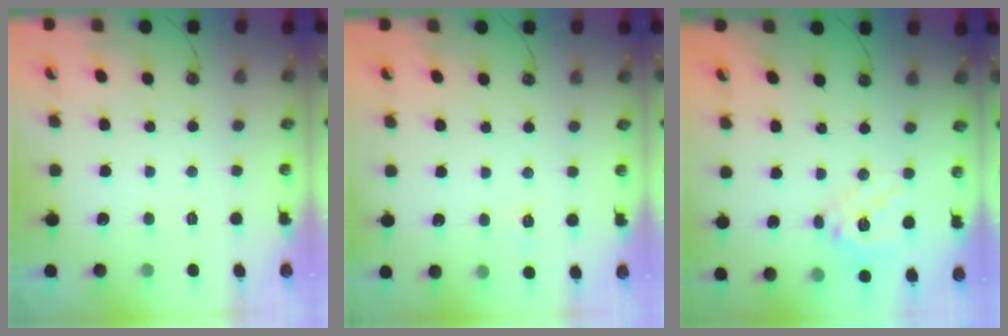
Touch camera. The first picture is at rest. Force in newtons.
{"total": 3.2, "press": 3.2, "slide": 0.5}
{"total": 13.7, "press": 13.6, "slide": 2.1}